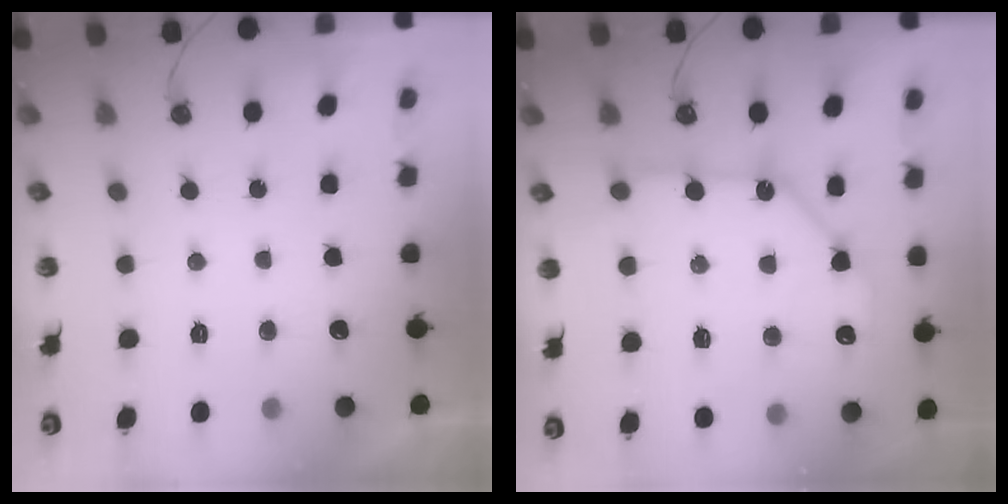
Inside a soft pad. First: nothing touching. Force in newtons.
{"total": 13.6, "press": 13.5, "slide": 1.6}